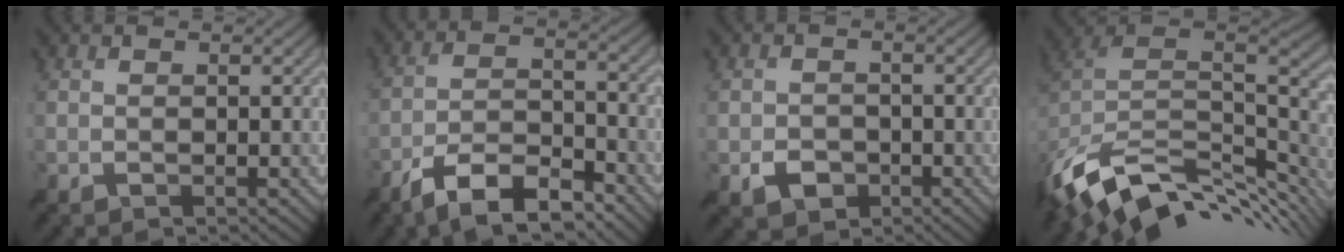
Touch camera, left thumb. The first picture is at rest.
{"total": 10.0, "force": [-7.3, 3.1, 6.0], "torque": [-0.106, 0.002, -0.139]}
{"total": 2.9, "force": [-1.4, 2.3, 1.0], "torque": [-0.020, -0.007, -0.025]}
{"total": 13.2, "force": [-6.0, 7.6, 9.0], "torque": [-0.201, -0.023, -0.090]}